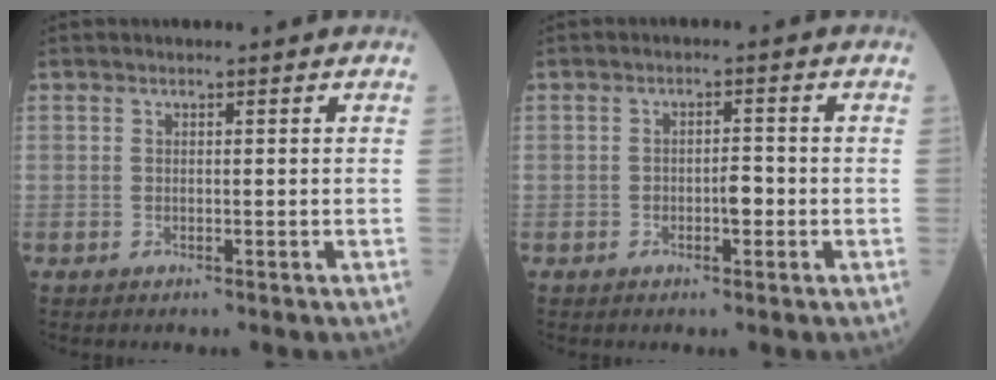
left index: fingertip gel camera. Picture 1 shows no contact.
{"total": 2.2, "force": [-0.7, 0.9, 1.8], "torque": [-0.026, 0.005, -0.012]}